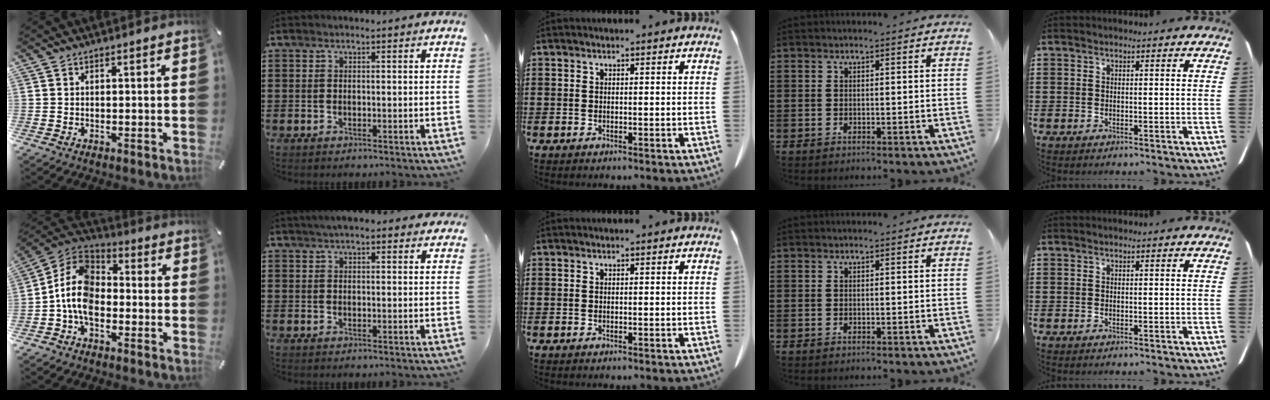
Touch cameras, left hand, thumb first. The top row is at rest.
{"thumb": {"total": 11.2, "force": [-3.8, 7.6, 7.3], "torque": [-0.177, 0.008, -0.079]}, "index": {"total": 3.8, "force": [3.1, 1.0, 1.9], "torque": [-0.045, 0.005, 0.056]}}